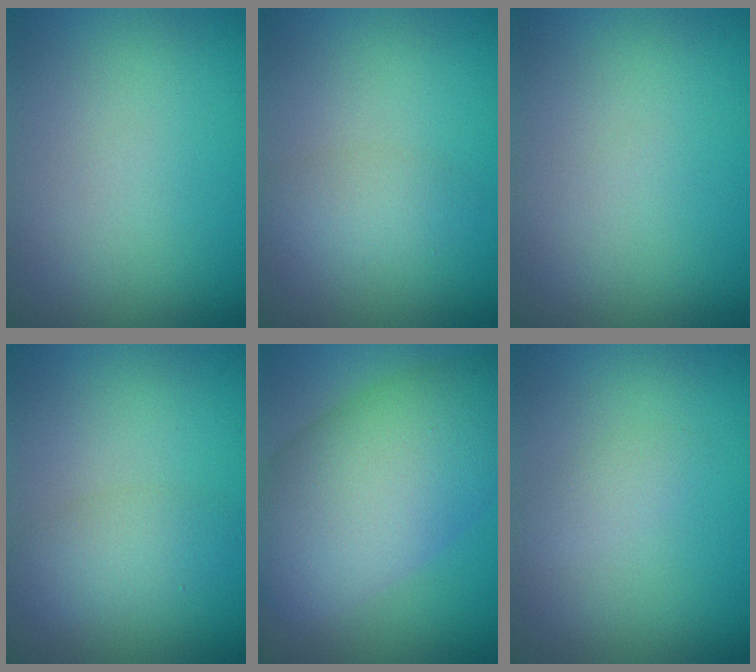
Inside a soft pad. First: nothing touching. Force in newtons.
{"total": 1.8, "press": 1.8, "slide": 0.0}
{"total": 0.0}
{"total": 2.4, "press": 2.4, "slide": 0.1}
{"total": 11.3, "press": 11.3, "slide": 0.3}
{"total": 1.1, "press": 1.1, "slide": 0.1}